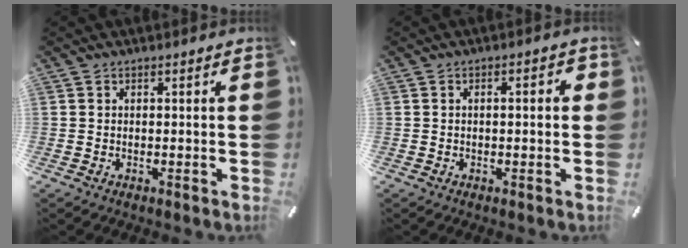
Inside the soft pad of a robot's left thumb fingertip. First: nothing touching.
{"total": 2.6, "force": [-0.2, 1.0, 2.4], "torque": [-0.035, 0.006, -0.007]}